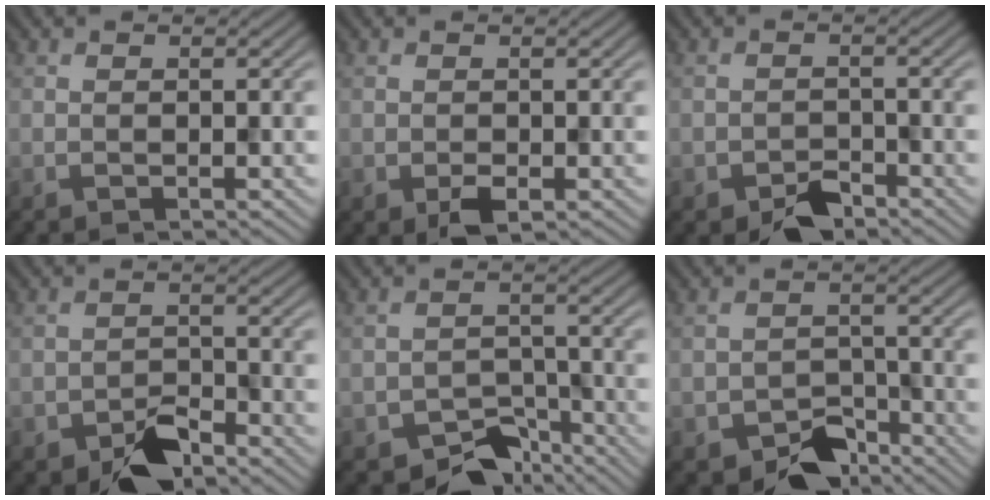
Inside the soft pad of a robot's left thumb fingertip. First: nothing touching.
{"total": 2.2, "force": [-0.8, 1.4, 1.5], "torque": [-0.032, -0.012, -0.012]}
{"total": 3.3, "force": [-2.4, 1.8, 1.4], "torque": [-0.023, -0.004, -0.047]}
{"total": 5.0, "force": [-3.5, 2.4, 2.6], "torque": [-0.041, -0.003, -0.066]}
{"total": 6.7, "force": [-5.0, 3.6, 2.6], "torque": [-0.034, -0.013, -0.086]}
{"total": 6.1, "force": [-4.6, 3.3, 2.3], "torque": [-0.032, -0.011, -0.081]}